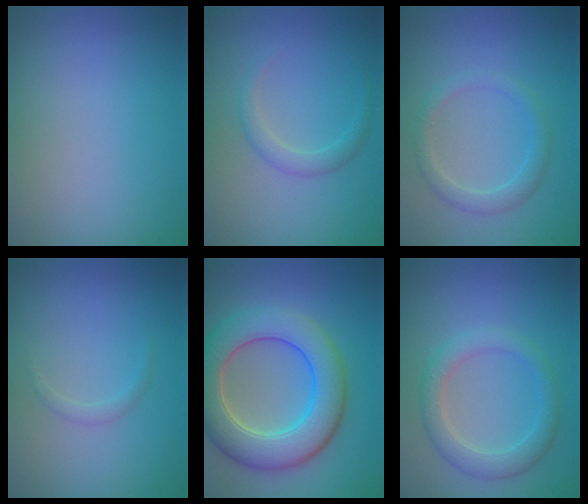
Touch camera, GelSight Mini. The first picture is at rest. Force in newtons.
{"total": 1.6, "press": 1.5, "slide": 0.2}
{"total": 2.0, "press": 2.0, "slide": 0.2}
{"total": 0.7, "press": 0.7, "slide": 0.0}
{"total": 8.1, "press": 8.1, "slide": 0.2}
{"total": 2.9, "press": 2.9, "slide": 0.2}